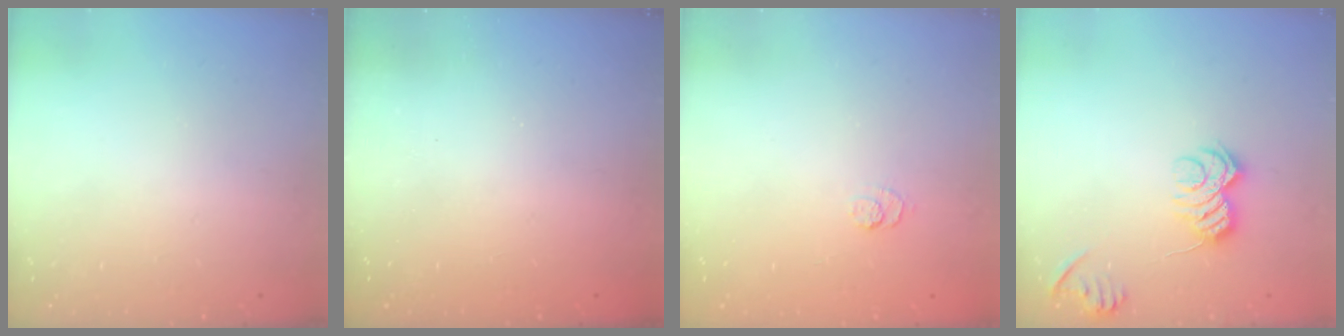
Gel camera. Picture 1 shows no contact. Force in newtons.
{"total": 2.5, "press": 2.4, "slide": 0.8}
{"total": 2.4, "press": 2.0, "slide": 1.4}
{"total": 9.6, "press": 9.6, "slide": 0.3}